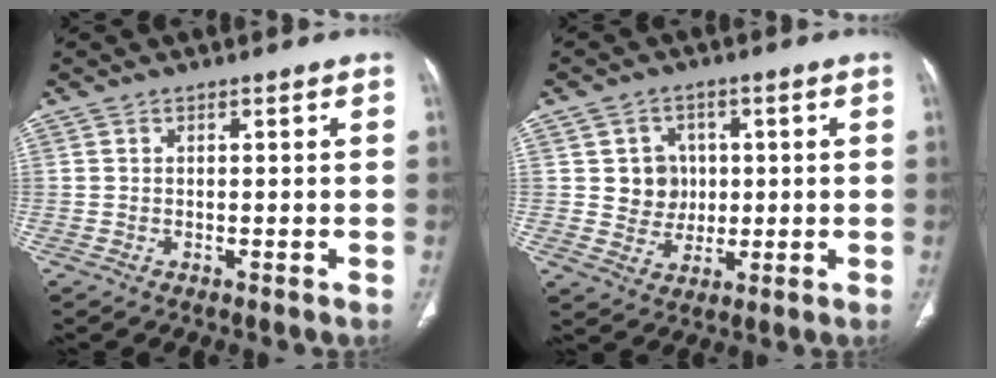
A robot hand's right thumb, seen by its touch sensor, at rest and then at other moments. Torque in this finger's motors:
{"motor_torque": [0.83, 0.77, 0.57, 0.05, -0.01]}